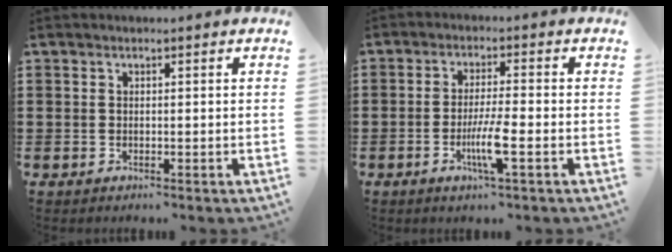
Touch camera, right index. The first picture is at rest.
{"total": 5.6, "force": [-2.1, 0.4, 5.2], "torque": [-0.100, -0.016, -0.037]}